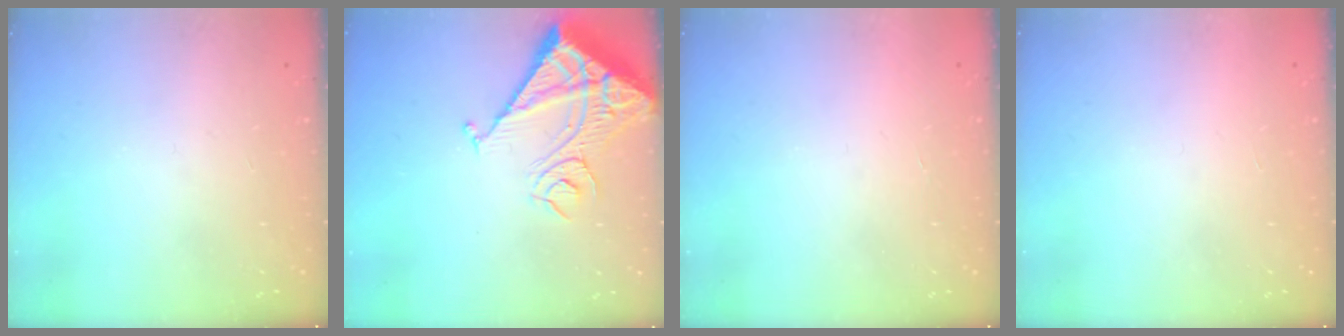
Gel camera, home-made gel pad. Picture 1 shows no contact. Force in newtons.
{"total": 17.3, "press": 17.1, "slide": 2.3}
{"total": 1.6, "press": 1.5, "slide": 0.1}
{"total": 1.6, "press": 1.6, "slide": 0.1}